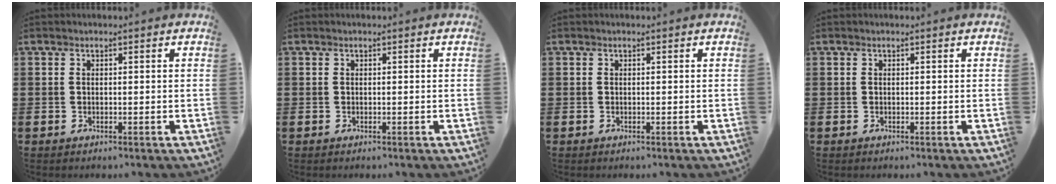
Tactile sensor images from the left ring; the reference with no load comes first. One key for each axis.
{"total": 0.0}
{"total": 0.0}
{"total": 0.0}